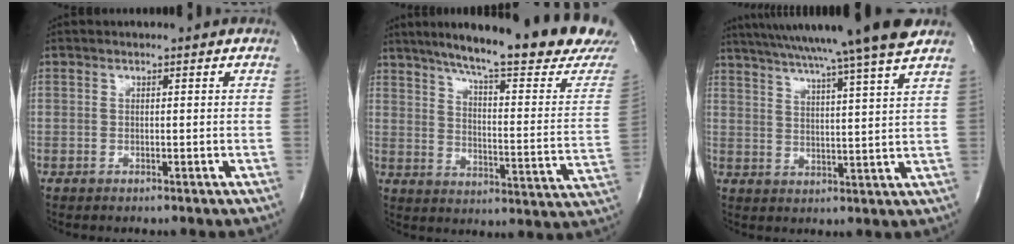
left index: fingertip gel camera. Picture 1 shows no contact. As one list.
[{"total": 25.5, "force": [21.6, 0.7, 13.7], "torque": [-0.208, -0.077, 0.276]}, {"total": 20.1, "force": [17.0, -1.6, 10.6], "torque": [-0.186, -0.015, 0.237]}]